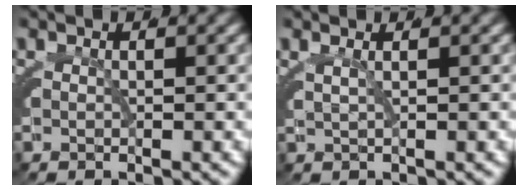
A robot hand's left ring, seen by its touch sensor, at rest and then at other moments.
{"total": 1.3, "force": [0.9, -0.7, 0.7], "torque": [-0.009, 0.001, 0.019]}